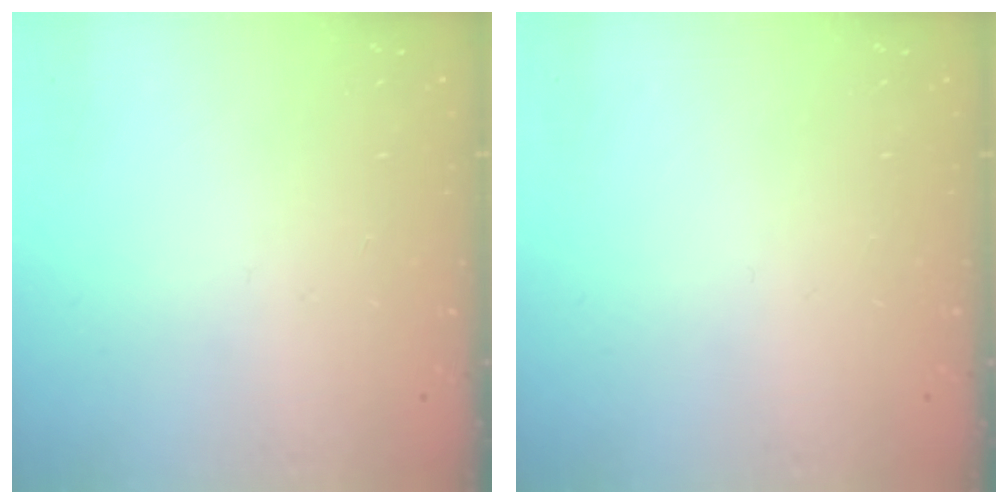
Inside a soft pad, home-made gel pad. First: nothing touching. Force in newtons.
{"total": 0.0}